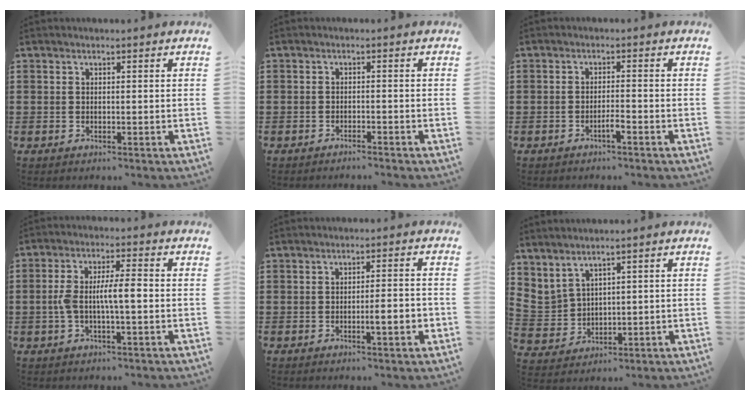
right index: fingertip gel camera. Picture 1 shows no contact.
{"total": 1.3, "force": [-1.3, -0.1, 0.2], "torque": [-0.007, 0.002, -0.026]}
{"total": 2.0, "force": [-1.2, 0.0, 1.5], "torque": [-0.027, -0.003, -0.022]}
{"total": 5.9, "force": [-0.7, 1.4, 5.7], "torque": [-0.117, 0.001, -0.019]}
{"total": 3.9, "force": [-1.0, 0.3, 3.7], "torque": [-0.054, -0.007, -0.021]}
{"total": 2.6, "force": [2.1, 1.4, 0.2], "torque": [-0.019, -0.005, 0.038]}